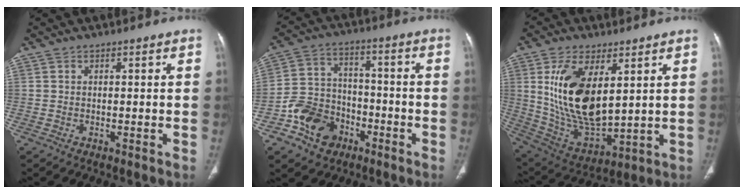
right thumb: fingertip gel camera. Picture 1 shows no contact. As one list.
[{"total": 12.0, "force": [-6.0, 9.1, 4.8], "torque": [-0.058, 0.050, -0.104]}, {"total": 18.3, "force": [4.9, 9.1, 15.1], "torque": [-0.271, -0.027, 0.112]}]